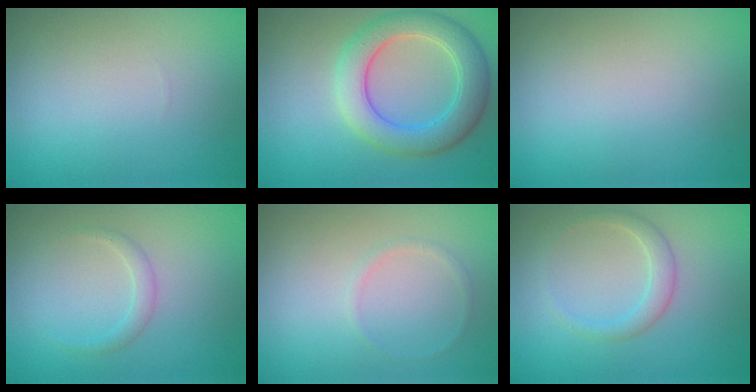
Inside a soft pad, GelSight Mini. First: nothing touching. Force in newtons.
{"total": 5.9, "press": 5.9, "slide": 0.3}
{"total": 0.0}
{"total": 1.2, "press": 1.2, "slide": 0.0}
{"total": 0.6, "press": 0.6, "slide": 0.1}
{"total": 1.9, "press": 1.9, "slide": 0.1}